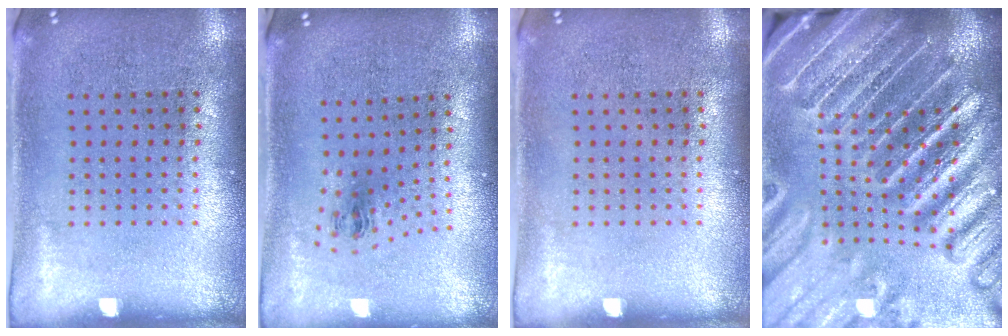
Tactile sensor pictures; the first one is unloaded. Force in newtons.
{"total": 0.9, "press": 0.4, "slide": 0.9}
{"total": 0.0}
{"total": 5.1, "press": 4.6, "slide": 2.2}